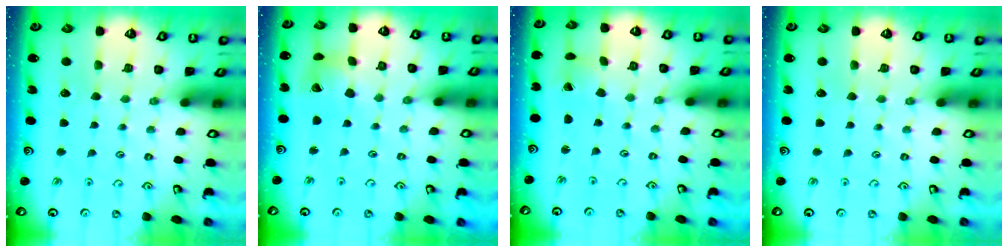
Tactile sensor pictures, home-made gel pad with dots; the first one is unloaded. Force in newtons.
{"total": 8.6, "press": 8.5, "slide": 1.2}
{"total": 0.7, "press": 0.7, "slide": 0.1}
{"total": 0.0}